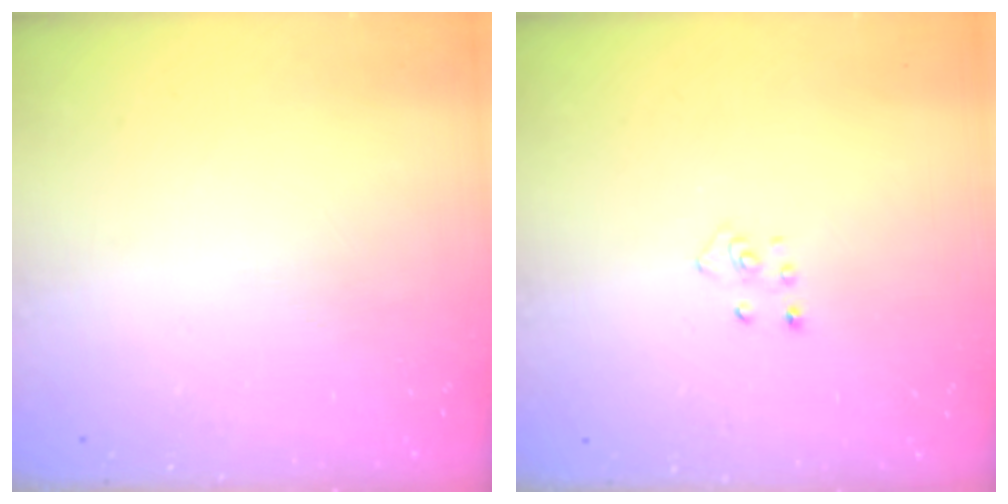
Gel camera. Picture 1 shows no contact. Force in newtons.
{"total": 3.3, "press": 3.3, "slide": 0.3}